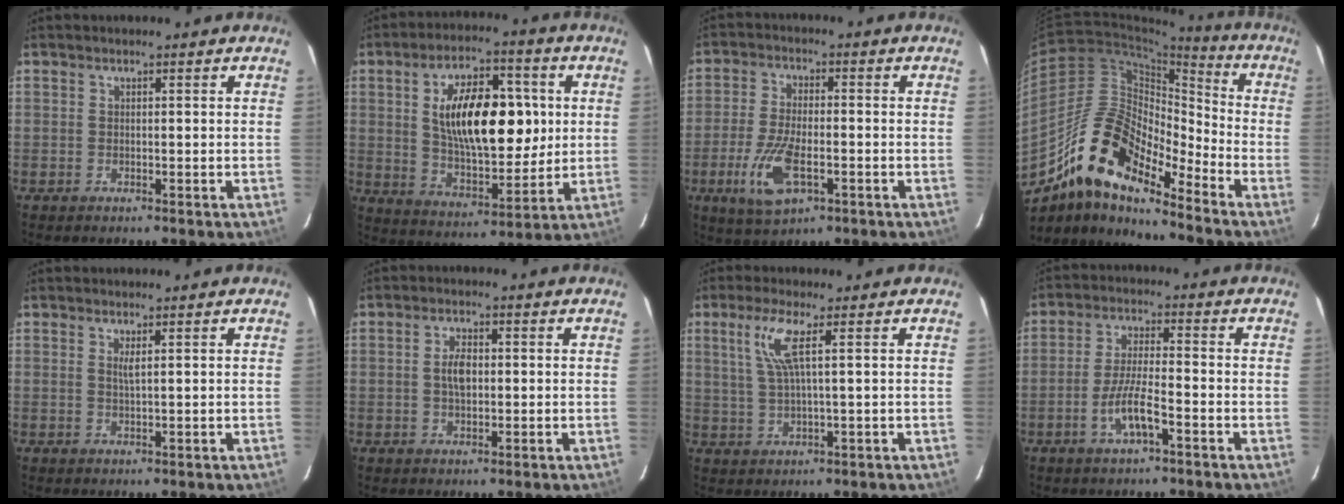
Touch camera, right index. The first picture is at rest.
{"total": 17.8, "force": [3.0, 8.7, 15.3], "torque": [-0.252, 0.014, 0.059]}
{"total": 10.4, "force": [-3.9, 4.5, 8.6], "torque": [-0.186, -0.014, -0.071]}
{"total": 17.2, "force": [-12.6, 5.3, 10.4], "torque": [-0.178, -0.004, -0.251]}
{"total": 1.2, "force": [0.5, -0.2, 1.1], "torque": [-0.021, -0.003, 0.009]}
{"total": 3.6, "force": [0.1, 1.9, 3.0], "torque": [-0.056, 0.006, 0.003]}
{"total": 5.8, "force": [2.2, 0.0, 5.4], "torque": [-0.108, 0.002, 0.049]}
{"total": 6.6, "force": [-3.4, 1.1, 5.6], "torque": [-0.114, -0.002, -0.063]}